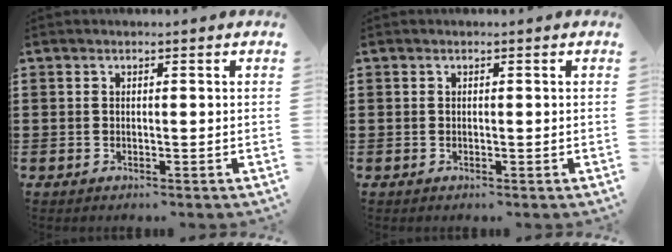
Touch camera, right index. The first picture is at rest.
{"total": 0.0}